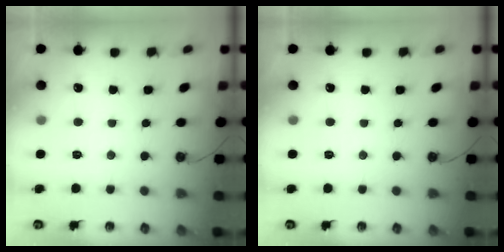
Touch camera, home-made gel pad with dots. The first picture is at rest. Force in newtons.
{"total": 0.0}